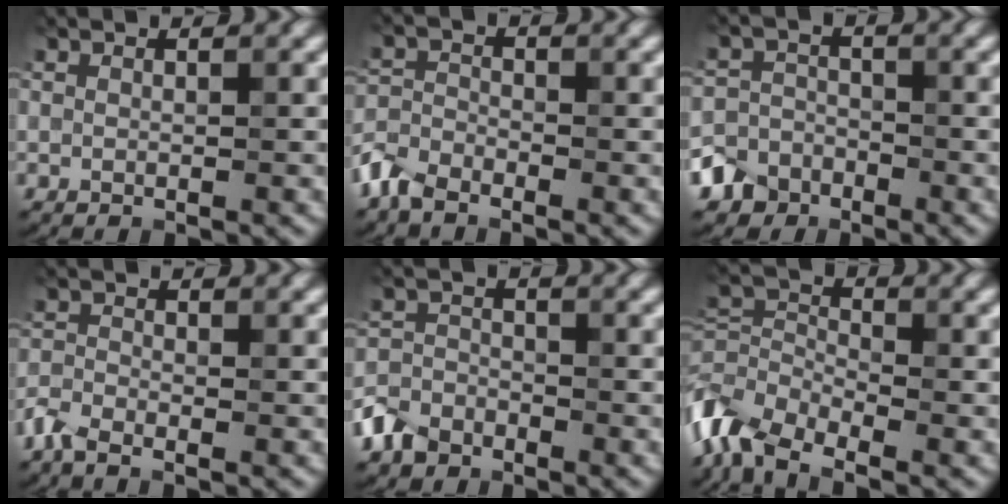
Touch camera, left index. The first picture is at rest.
{"total": 3.2, "force": [-2.6, 1.5, 1.1], "torque": [-0.026, 0.003, -0.066]}
{"total": 4.1, "force": [-3.0, 2.8, 0.2], "torque": [0.015, -0.003, -0.059]}
{"total": 2.2, "force": [-1.8, 0.8, 1.0], "torque": [-0.026, 0.000, -0.049]}
{"total": 3.1, "force": [-2.3, 2.0, 0.6], "torque": [-0.013, 0.003, -0.054]}
{"total": 6.6, "force": [-4.5, 3.2, 3.6], "torque": [-0.079, 0.003, -0.105]}